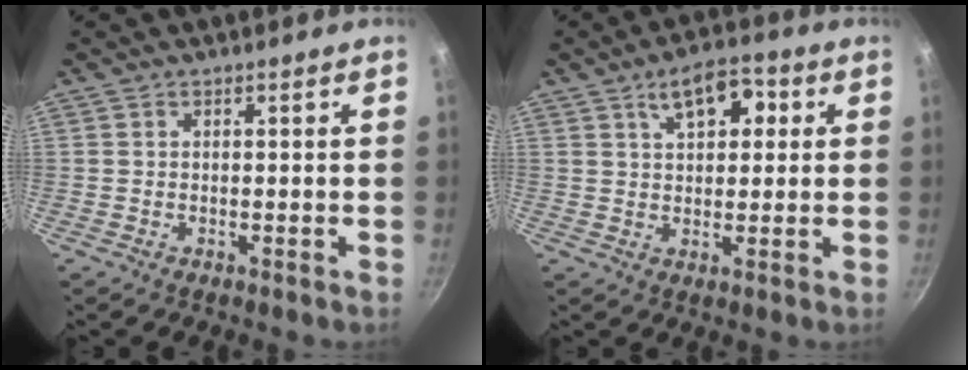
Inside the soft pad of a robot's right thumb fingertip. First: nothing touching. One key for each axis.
{"total": 8.6, "fx": 3.2, "fy": 4.6, "fz": 6.5, "tx": -0.077, "ty": 0.005, "tz": 0.044}